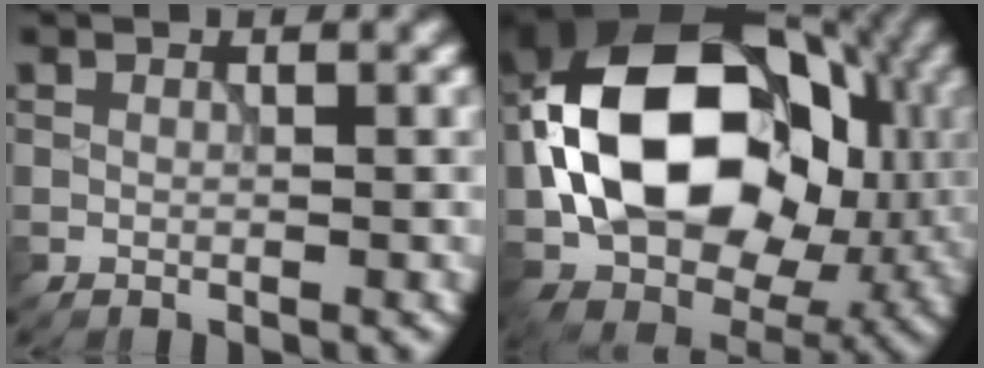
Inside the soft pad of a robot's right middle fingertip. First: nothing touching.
{"total": 17.1, "force": [0.6, 12.5, 11.6], "torque": [-0.217, 0.013, -0.003]}